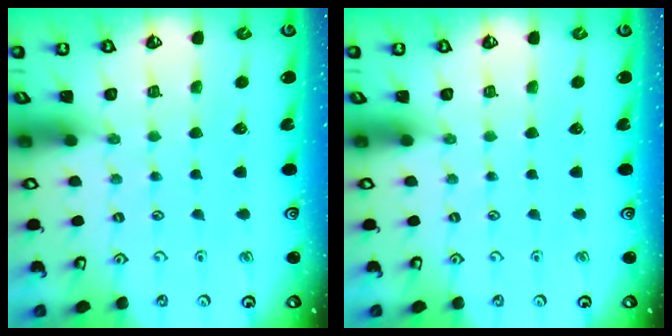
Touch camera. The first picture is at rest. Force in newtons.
{"total": 0.0}